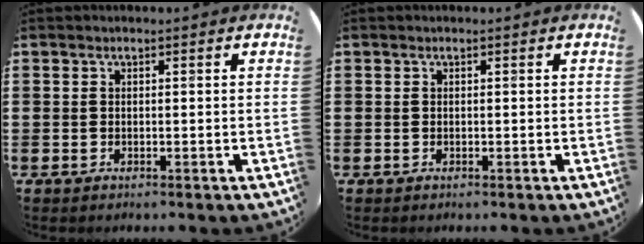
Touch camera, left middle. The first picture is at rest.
{"total": 0.0}